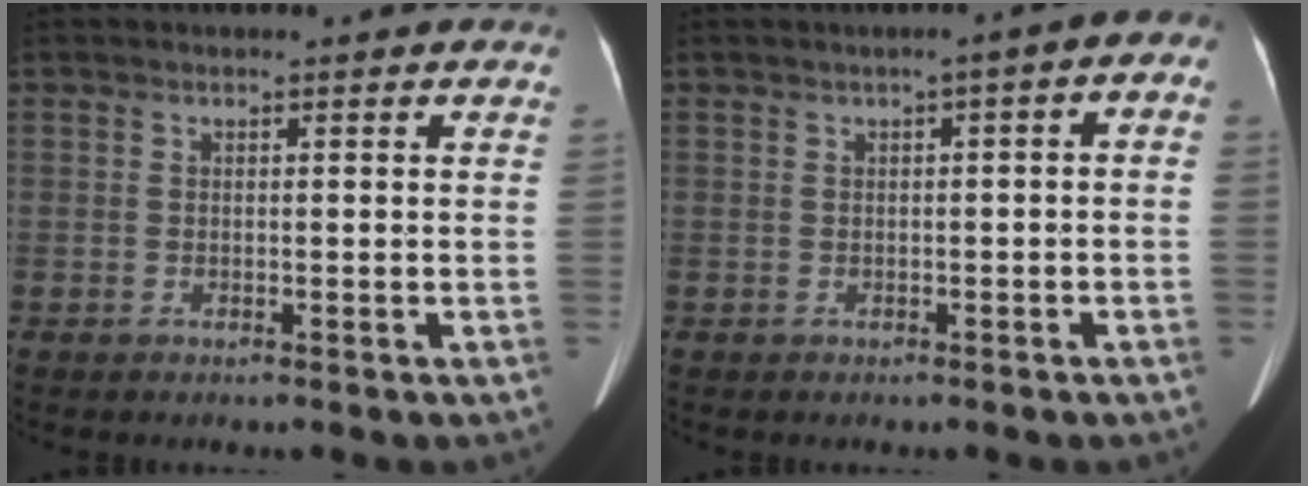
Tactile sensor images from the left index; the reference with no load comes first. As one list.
[{"total": 3.8, "force": [0.2, 1.2, 3.6], "torque": [-0.041, 0.025, -0.006]}]